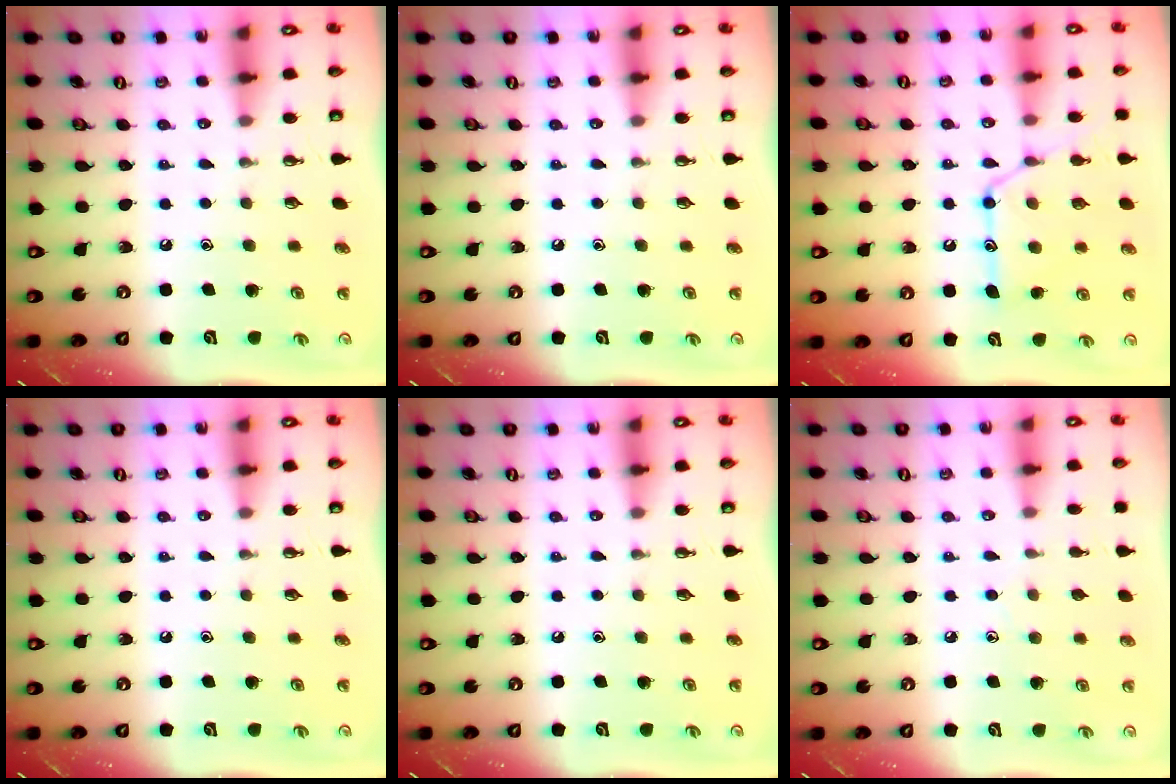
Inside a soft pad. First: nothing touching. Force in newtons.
{"total": 0.0}
{"total": 16.3, "press": 16.3, "slide": 1.3}
{"total": 0.0}
{"total": 0.0}
{"total": 4.8, "press": 4.8, "slide": 0.5}